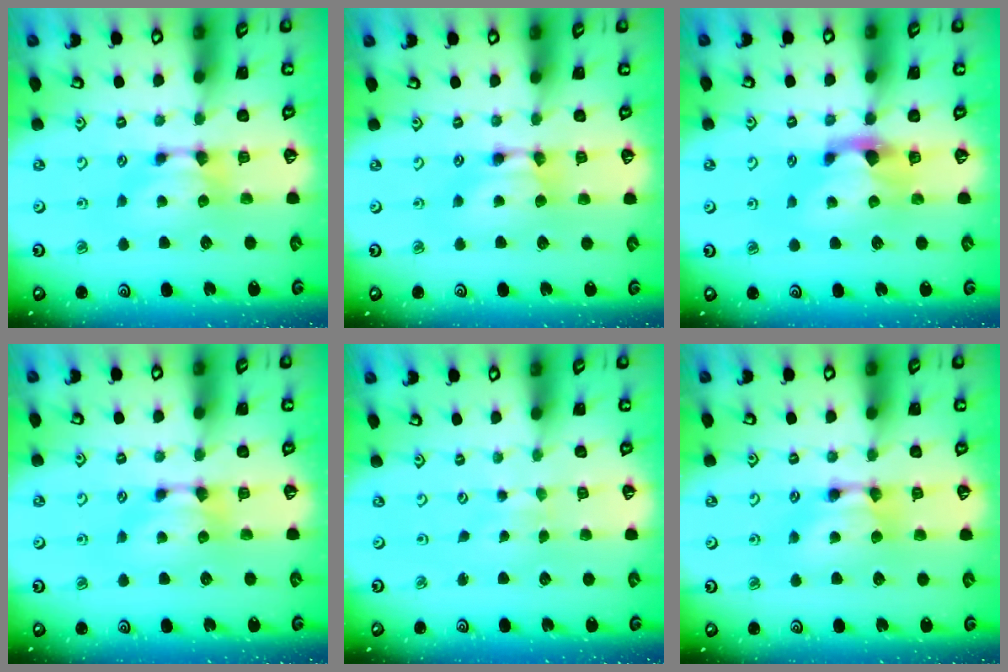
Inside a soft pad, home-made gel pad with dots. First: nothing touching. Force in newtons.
{"total": 1.6, "press": 1.6, "slide": 0.2}
{"total": 2.1, "press": 1.7, "slide": 1.2}
{"total": 0.0}
{"total": 3.6, "press": 3.6, "slide": 0.1}
{"total": 1.8, "press": 1.8, "slide": 0.1}